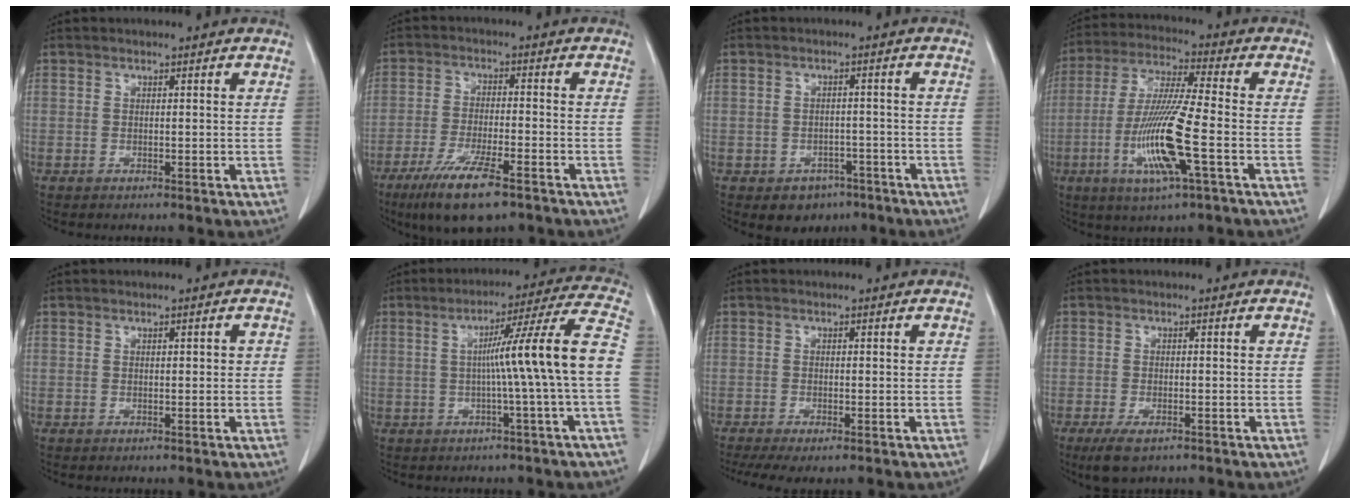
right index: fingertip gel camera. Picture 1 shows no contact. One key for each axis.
{"total": 10.3, "fx": -6.6, "fy": 1.6, "fz": 7.7, "tx": -0.144, "ty": -0.023, "tz": -0.110}
{"total": 4.7, "fx": -2.9, "fy": 3.4, "fz": 1.4, "tx": -0.011, "ty": 0.008, "tz": -0.032}
{"total": 13.5, "fx": -3.9, "fy": 0.4, "fz": 12.9, "tx": -0.265, "ty": -0.014, "tz": -0.075}
{"total": 1.0, "fx": 0.1, "fy": 0.5, "fz": 0.9, "tx": -0.011, "ty": 0.003, "tz": 0.003}
{"total": 12.4, "fx": -0.9, "fy": -2.2, "fz": 12.2, "tx": -0.169, "ty": 0.016, "tz": -0.012}
{"total": 5.3, "fx": -3.9, "fy": 1.0, "fz": 3.5, "tx": -0.060, "ty": -0.015, "tz": -0.063}
{"total": 4.0, "fx": -2.5, "fy": 1.4, "fz": 2.7, "tx": -0.060, "ty": -0.010, "tz": -0.038}